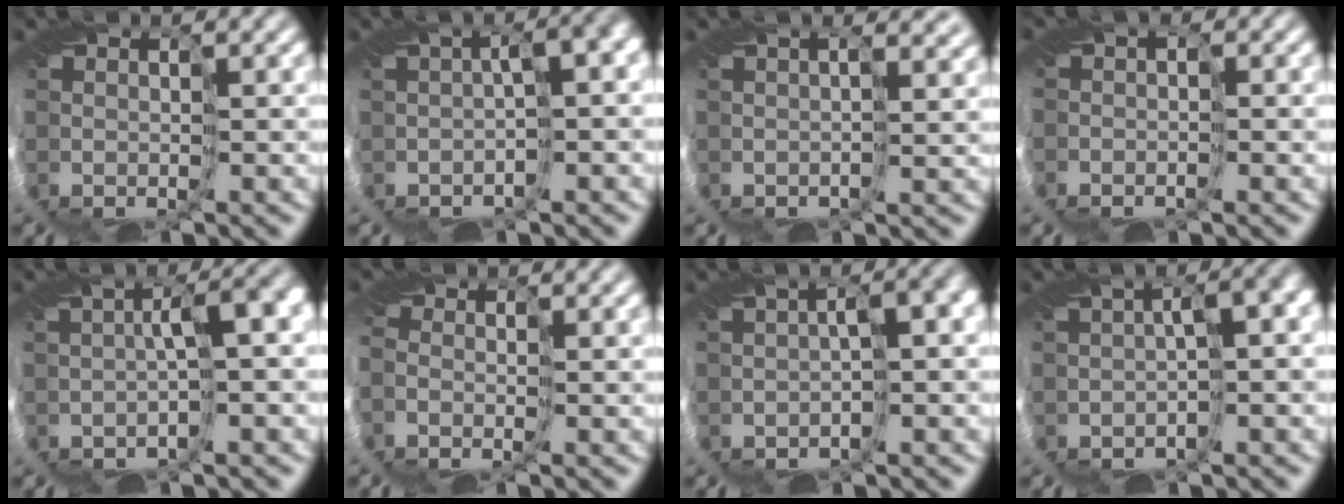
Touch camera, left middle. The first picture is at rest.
{"total": 7.0, "force": [-1.3, 2.9, 6.3], "torque": [-0.077, 0.016, -0.008]}
{"total": 6.2, "force": [3.9, 2.7, 4.0], "torque": [-0.069, 0.032, 0.051]}
{"total": 2.3, "force": [-1.1, 1.6, 1.3], "torque": [-0.019, 0.006, -0.016]}
{"total": 4.0, "force": [-0.2, 0.3, 4.0], "torque": [-0.047, 0.014, -0.003]}
{"total": 2.2, "force": [-0.8, 1.6, 1.4], "torque": [-0.022, 0.009, -0.013]}
{"total": 4.3, "force": [-0.9, 1.3, 4.0], "torque": [-0.046, 0.012, -0.009]}
{"total": 5.7, "force": [-1.4, 2.1, 5.1], "torque": [-0.062, 0.011, -0.010]}